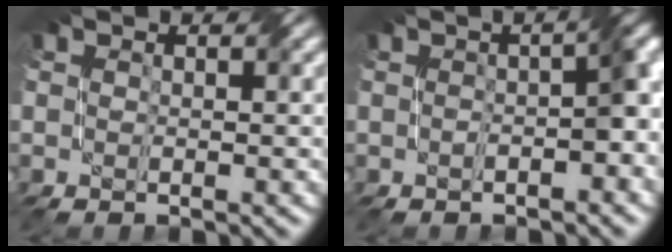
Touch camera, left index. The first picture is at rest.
{"total": 4.2, "force": [-0.4, 1.0, 4.0], "torque": [-0.055, 0.014, -0.006]}